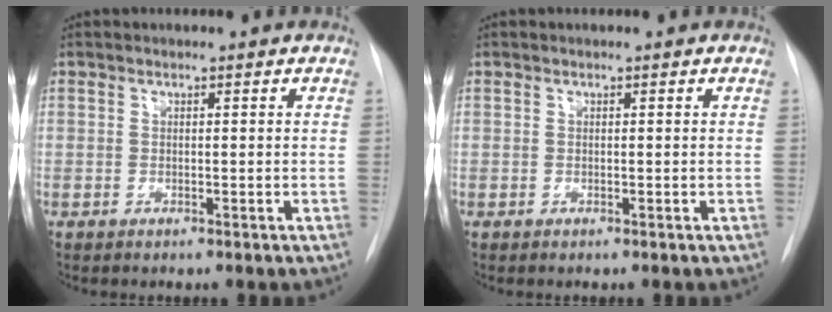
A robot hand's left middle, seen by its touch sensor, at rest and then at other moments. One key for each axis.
{"total": 0.0}